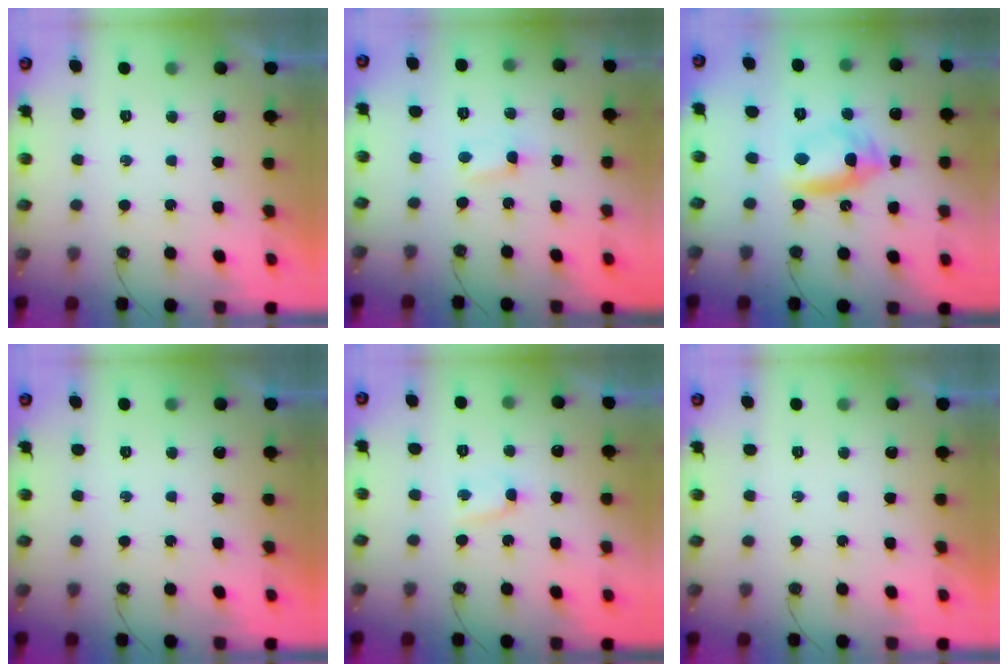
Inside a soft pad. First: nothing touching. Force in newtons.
{"total": 0.0}
{"total": 10.7, "press": 10.6, "slide": 1.6}
{"total": 0.0}
{"total": 2.4, "press": 2.3, "slide": 0.4}
{"total": 0.0}